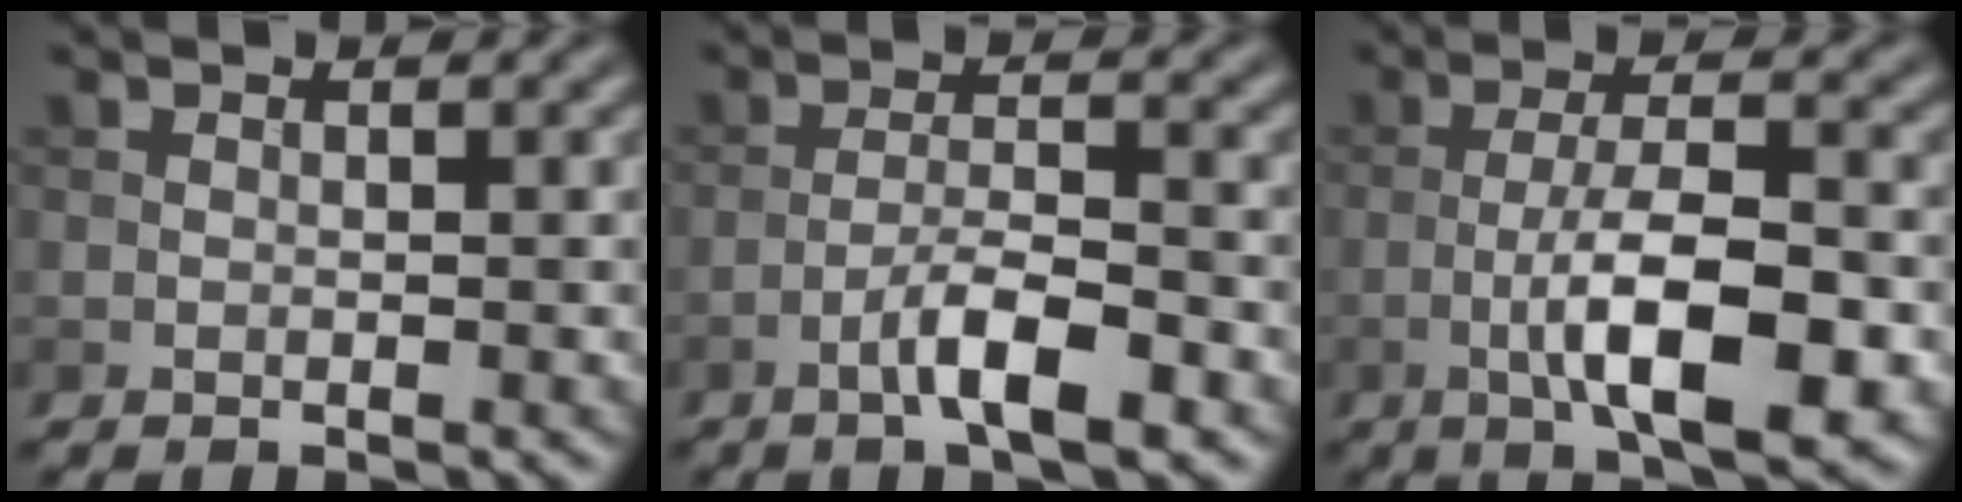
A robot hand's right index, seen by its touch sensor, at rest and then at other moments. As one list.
[{"total": 5.0, "force": [-2.7, 1.0, 4.1], "torque": [-0.072, 0.009, -0.051]}, {"total": 8.6, "force": [-2.6, 2.5, 7.8], "torque": [-0.132, 0.004, -0.047]}]